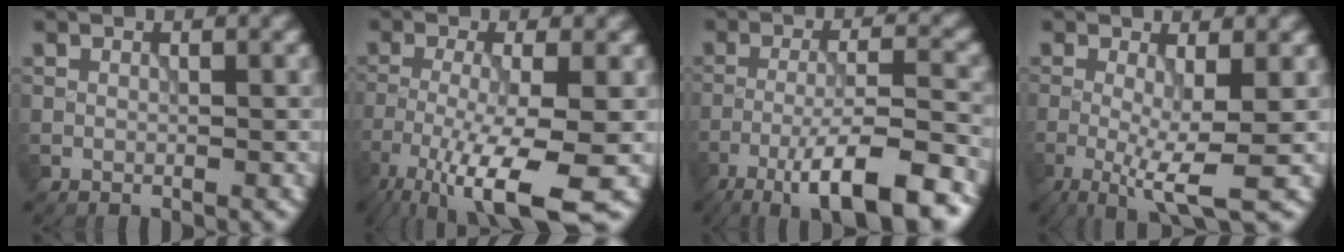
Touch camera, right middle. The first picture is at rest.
{"total": 9.2, "force": [-5.2, 1.8, 7.4], "torque": [-0.133, -0.016, -0.096]}
{"total": 10.5, "force": [-6.4, 2.1, 8.0], "torque": [-0.130, 0.006, -0.109]}
{"total": 5.6, "force": [-1.4, 1.0, 5.3], "torque": [-0.097, -0.011, -0.028]}